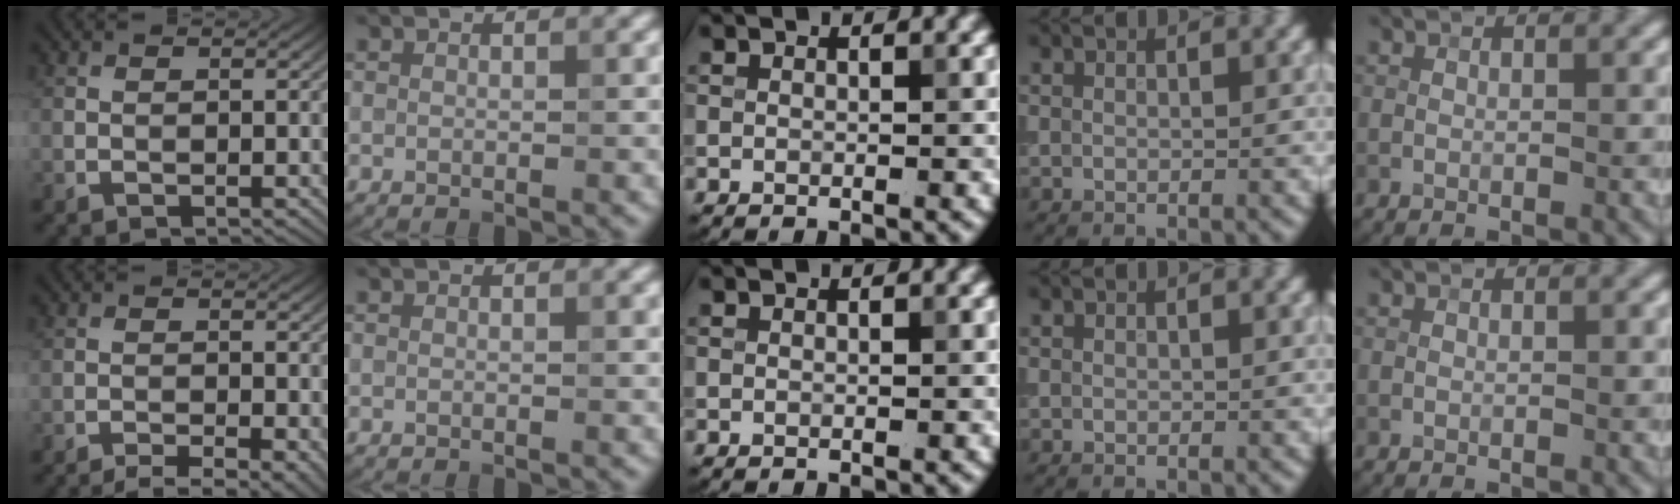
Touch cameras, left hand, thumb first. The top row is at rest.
{"thumb": {"total": 5.4, "force": [-3.9, 1.0, 3.7], "torque": [-0.058, -0.002, -0.062]}}